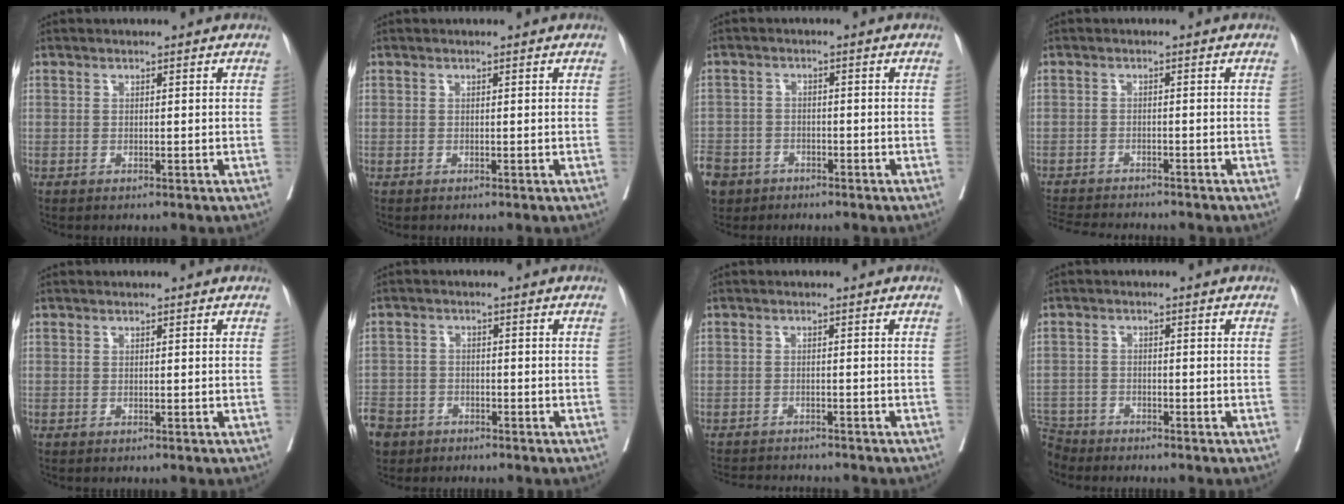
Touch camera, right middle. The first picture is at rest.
{"total": 0.0}
{"total": 11.0, "force": [-6.3, 8.3, 3.3], "torque": [-0.112, -0.003, -0.109]}
{"total": 10.2, "force": [-9.5, 1.4, 3.4], "torque": [-0.054, -0.007, -0.138]}
{"total": 0.0}
{"total": 10.1, "force": [-6.4, 7.4, 2.7], "torque": [-0.095, -0.002, -0.115]}
{"total": 8.6, "force": [-8.2, 1.1, 2.4], "torque": [-0.032, -0.004, -0.114]}
{"total": 5.0, "force": [-4.8, 1.3, -0.7], "torque": [0.017, -0.006, -0.094]}